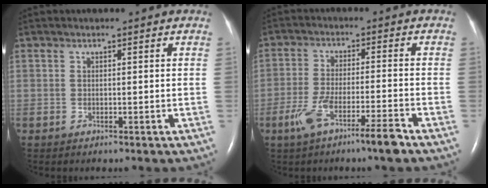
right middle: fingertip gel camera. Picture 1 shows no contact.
{"total": 7.4, "force": [-4.8, 0.1, 5.7], "torque": [-0.115, -0.005, -0.086]}